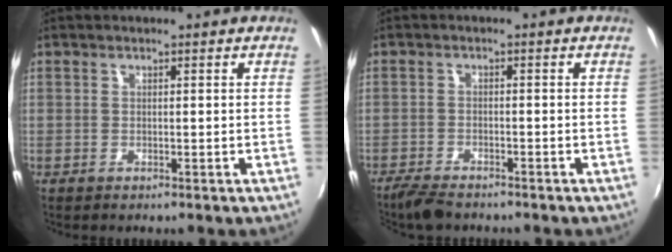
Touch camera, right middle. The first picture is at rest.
{"total": 4.9, "force": [-4.3, 1.1, 1.9], "torque": [-0.057, -0.017, -0.081]}